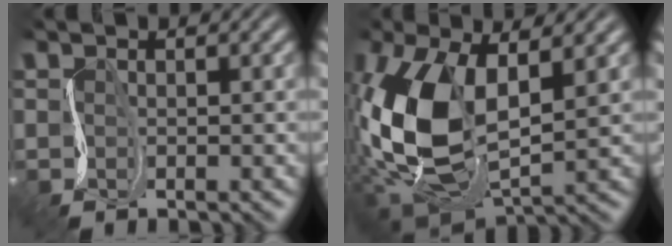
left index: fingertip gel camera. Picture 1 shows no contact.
{"total": 11.7, "force": [-0.4, 6.7, 9.6], "torque": [-0.218, -0.016, -0.009]}